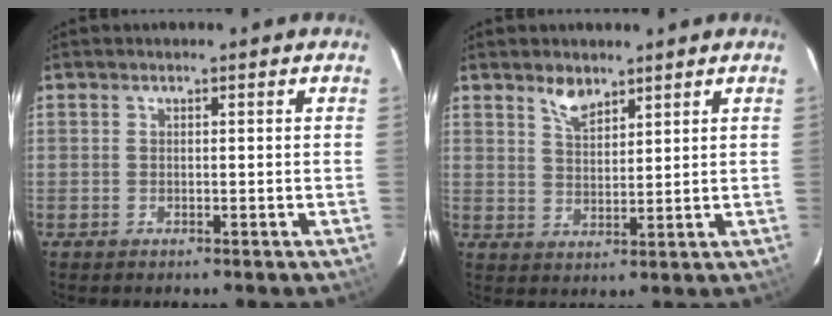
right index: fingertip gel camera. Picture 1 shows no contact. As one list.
[{"total": 4.3, "force": [3.3, 1.8, 2.1], "torque": [-0.035, 0.002, 0.061]}]